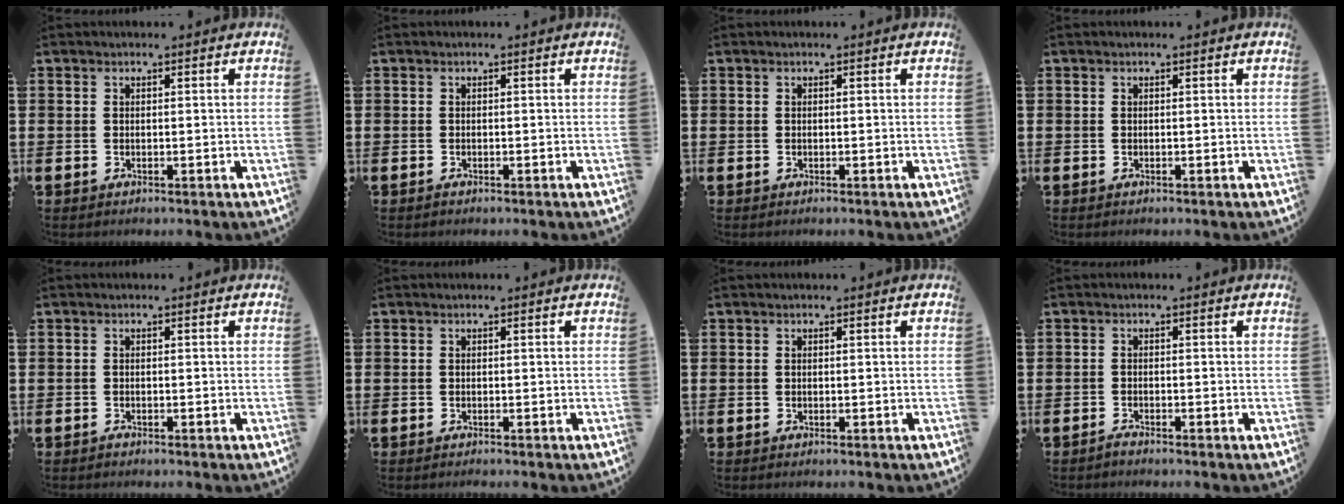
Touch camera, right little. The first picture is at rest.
{"total": 0.0}
{"total": 0.0}
{"total": 0.0}
{"total": 0.0}
{"total": 0.0}
{"total": 0.0}
{"total": 0.7, "force": [-0.6, 0.0, 0.3], "torque": [-0.007, -0.002, -0.011]}